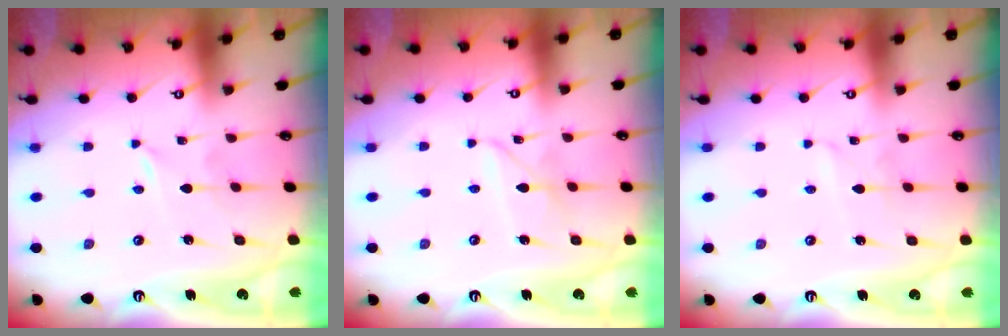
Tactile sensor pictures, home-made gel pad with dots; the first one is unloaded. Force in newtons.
{"total": 5.1, "press": 5.0, "slide": 0.5}
{"total": 1.8, "press": 1.8, "slide": 0.1}